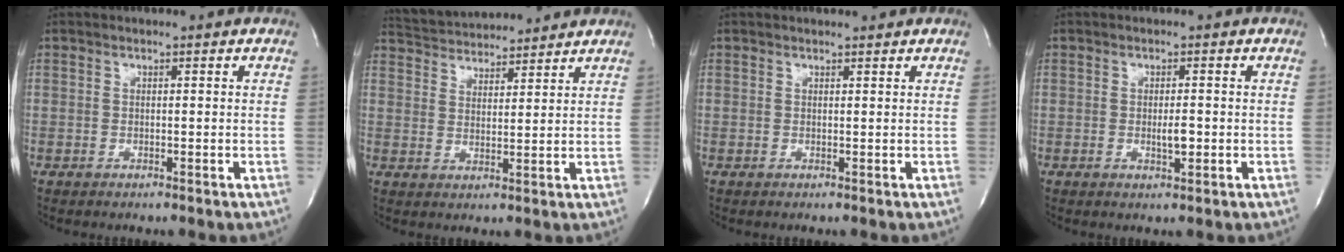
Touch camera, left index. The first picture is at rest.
{"total": 11.3, "force": [10.8, 1.7, 2.7], "torque": [-0.053, 0.019, 0.169]}
{"total": 1.5, "force": [1.5, 0.2, 0.2], "torque": [-0.008, 0.001, 0.019]}
{"total": 1.9, "force": [-0.6, 0.5, 1.7], "torque": [-0.033, -0.007, -0.008]}